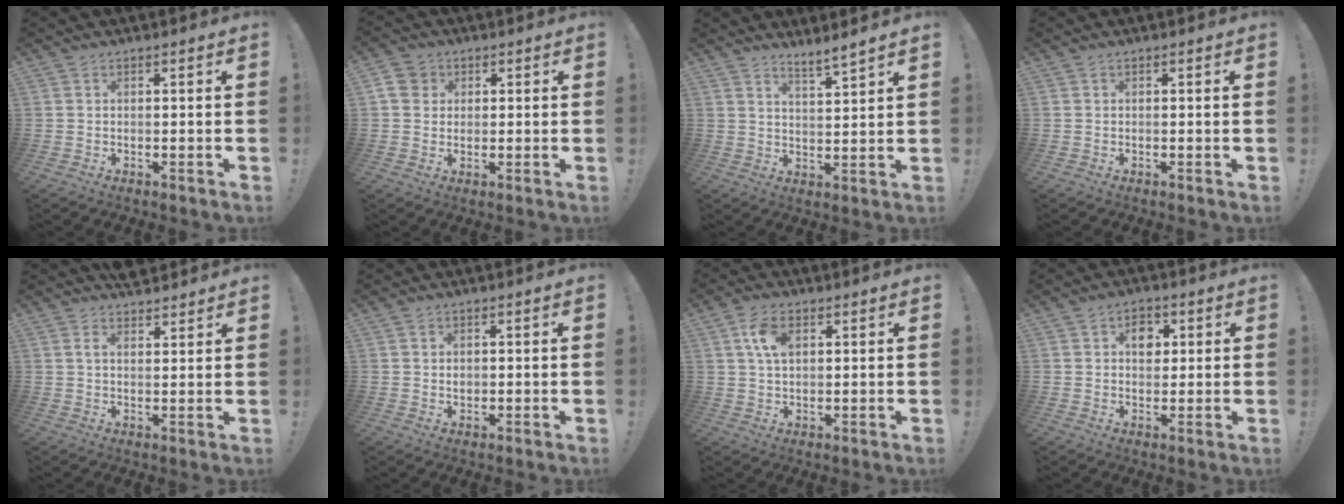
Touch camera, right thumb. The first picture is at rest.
{"total": 6.0, "force": [1.9, 5.2, 2.2], "torque": [-0.037, 0.002, 0.040]}
{"total": 5.2, "force": [4.6, -0.2, 2.4], "torque": [-0.038, -0.034, 0.077]}
{"total": 0.0}
{"total": 3.8, "force": [3.3, 1.4, 1.4], "torque": [-0.013, -0.020, 0.058]}
{"total": 1.3, "force": [0.2, 1.2, 0.3], "torque": [-0.007, 0.003, 0.003]}
{"total": 7.0, "force": [2.4, 4.2, 5.0], "torque": [-0.078, 0.000, 0.042]}
{"total": 5.5, "force": [1.3, 4.4, 3.0], "torque": [-0.029, 0.001, 0.017]}